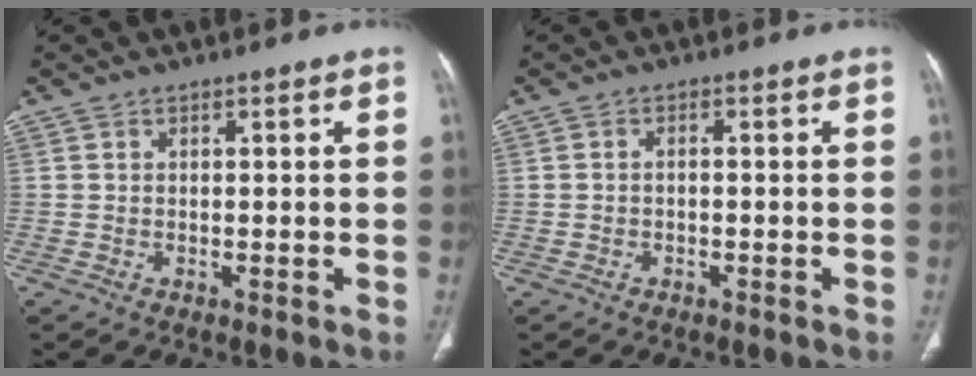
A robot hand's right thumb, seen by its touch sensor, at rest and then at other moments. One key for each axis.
{"total": 1.0, "fx": -0.3, "fy": 0.6, "fz": 0.7, "tx": -0.012, "ty": 0.004, "tz": -0.007}